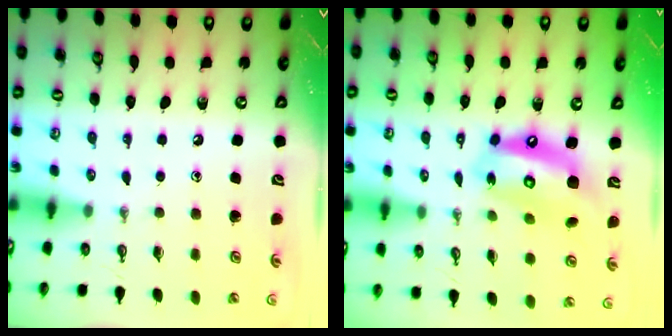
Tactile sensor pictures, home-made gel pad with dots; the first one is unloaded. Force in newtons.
{"total": 14.6, "press": 14.5, "slide": 1.4}